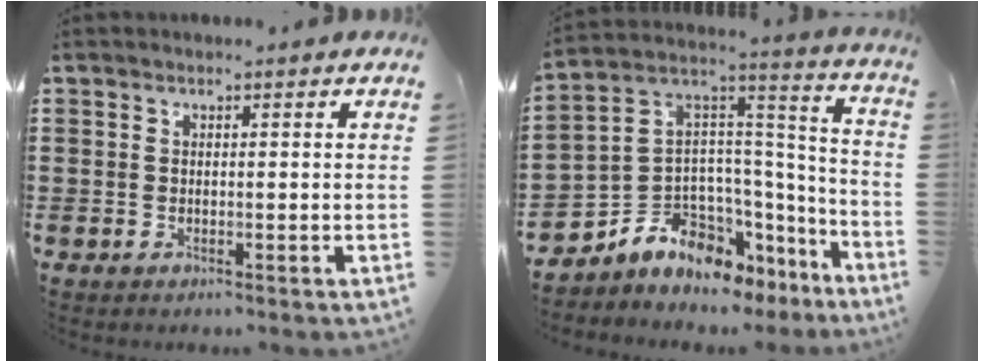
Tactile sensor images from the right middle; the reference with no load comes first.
{"total": 6.9, "force": [-5.6, 4.0, 0.7], "torque": [-0.048, -0.018, -0.112]}